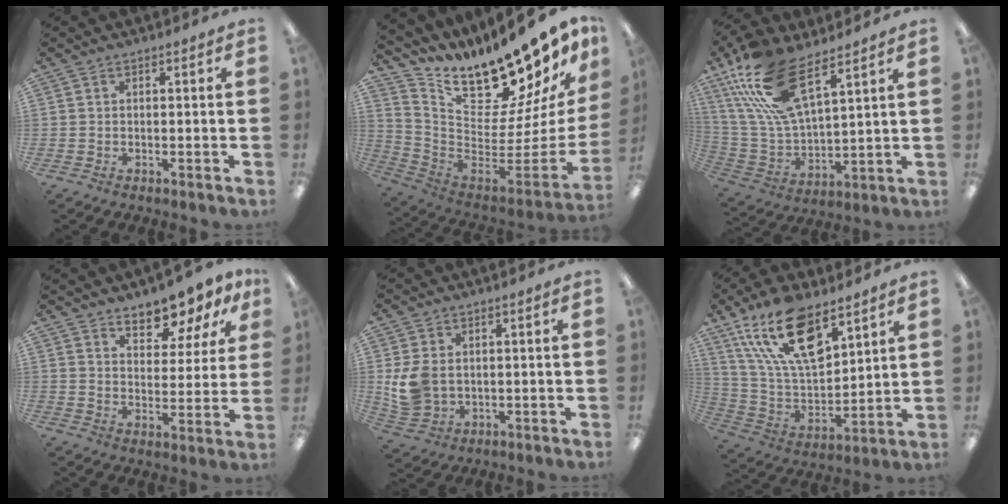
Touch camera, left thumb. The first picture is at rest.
{"total": 18.1, "force": [16.5, 4.0, 6.0], "torque": [-0.085, -0.156, 0.282]}
{"total": 20.3, "force": [12.4, 8.1, 13.8], "torque": [-0.314, -0.052, 0.222]}
{"total": 9.4, "force": [8.2, 3.2, 3.2], "torque": [-0.043, -0.058, 0.150]}
{"total": 7.7, "force": [0.8, 6.0, 4.8], "torque": [-0.107, 0.005, 0.018]}
{"total": 20.6, "force": [12.5, 9.4, 13.5], "torque": [-0.273, -0.055, 0.222]}